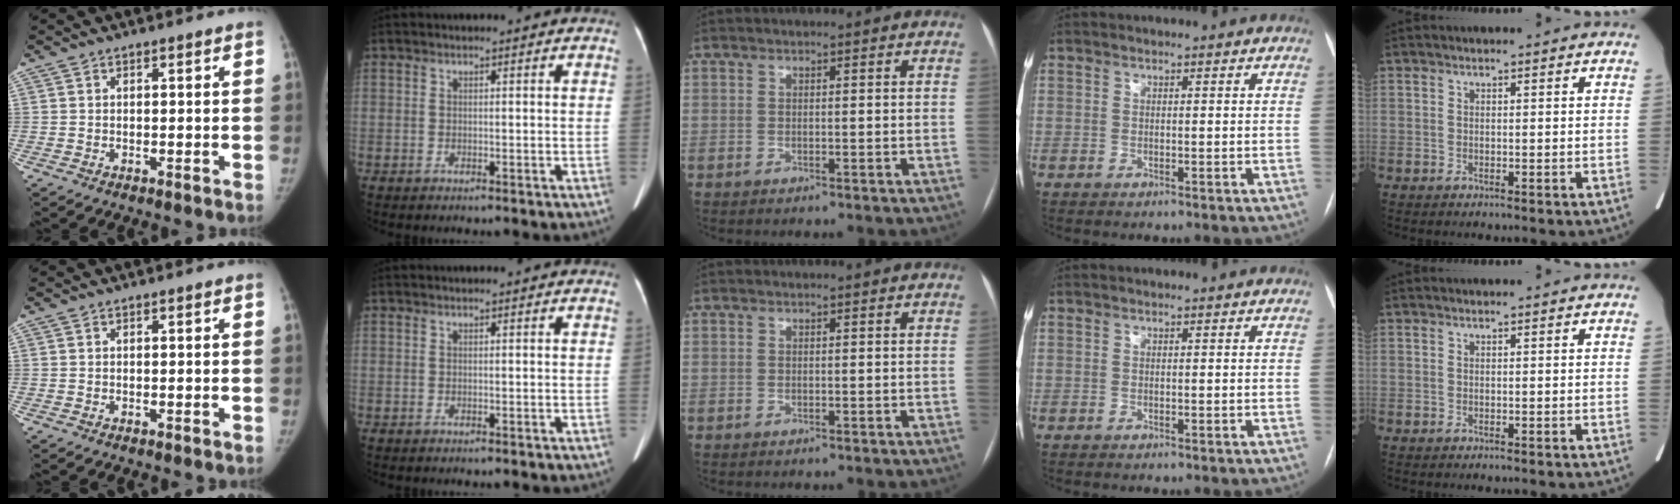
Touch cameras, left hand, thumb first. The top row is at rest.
{}